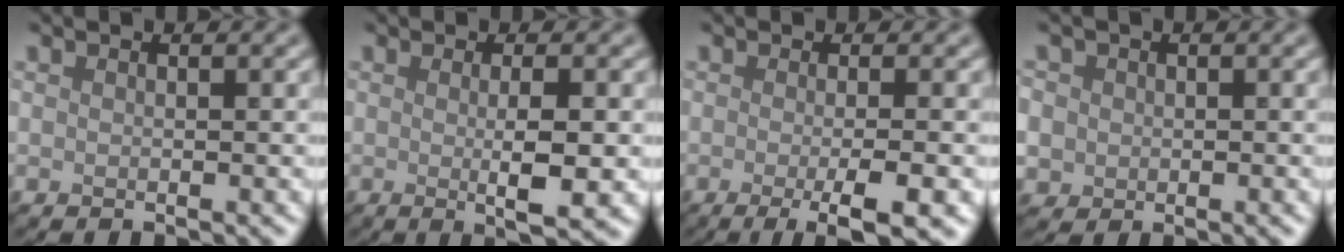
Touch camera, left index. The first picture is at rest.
{"total": 3.9, "force": [-0.2, 0.7, 3.8], "torque": [-0.059, -0.004, -0.001]}
{"total": 5.1, "force": [-1.5, 1.3, 4.7], "torque": [-0.063, -0.009, -0.023]}
{"total": 3.9, "force": [0.2, 3.6, 1.4], "torque": [-0.027, 0.020, -0.013]}